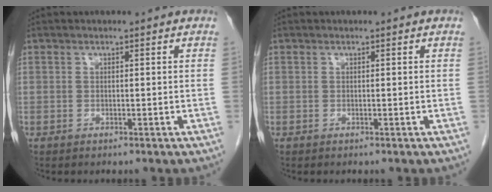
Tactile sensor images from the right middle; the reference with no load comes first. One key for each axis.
{"total": 0.0}